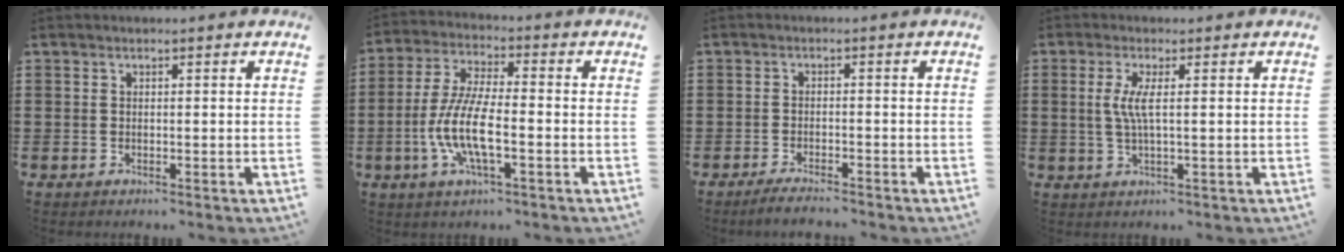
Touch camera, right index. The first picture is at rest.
{"total": 9.3, "force": [-3.1, 2.4, 8.5], "torque": [-0.196, -0.015, -0.065]}
{"total": 2.2, "force": [-2.2, 0.2, 0.4], "torque": [-0.010, 0.003, -0.043]}
{"total": 3.9, "force": [0.4, 0.3, 3.9], "torque": [-0.081, -0.006, 0.001]}